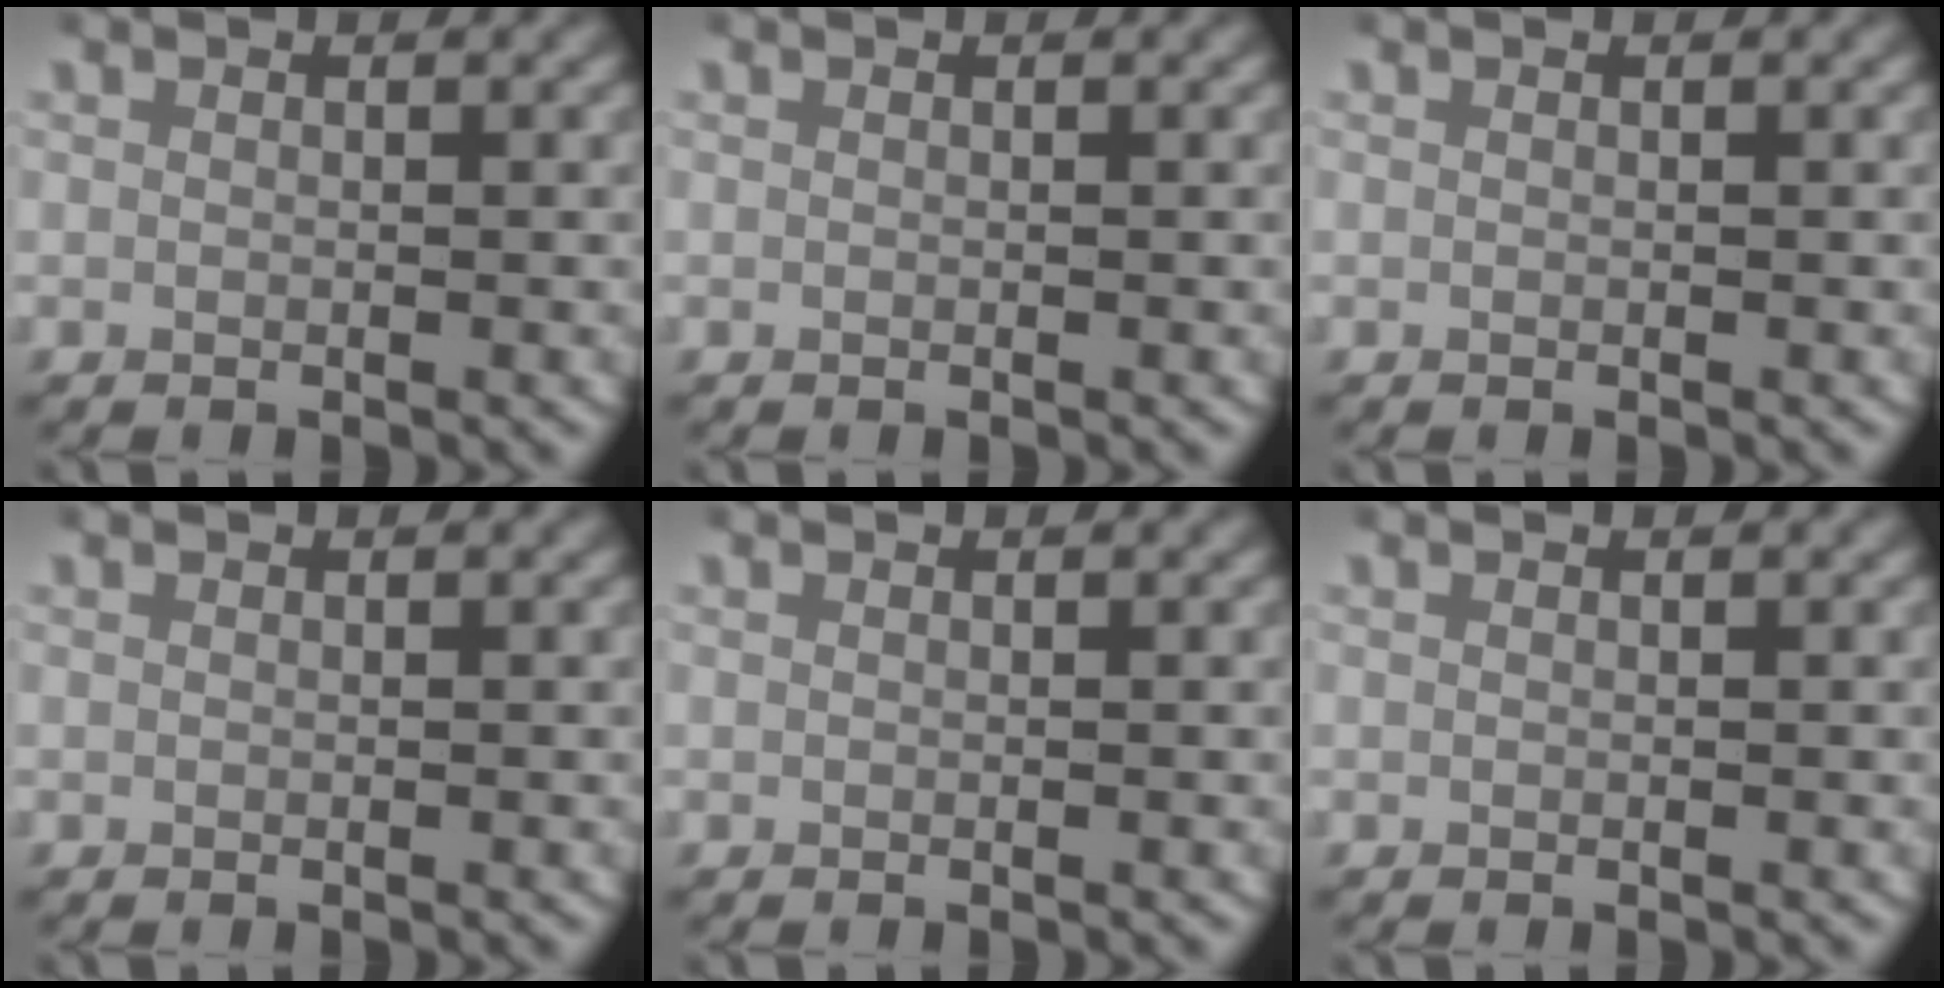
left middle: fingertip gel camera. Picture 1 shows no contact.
{"total": 0.0}
{"total": 0.0}
{"total": 0.0}
{"total": 0.0}
{"total": 0.0}